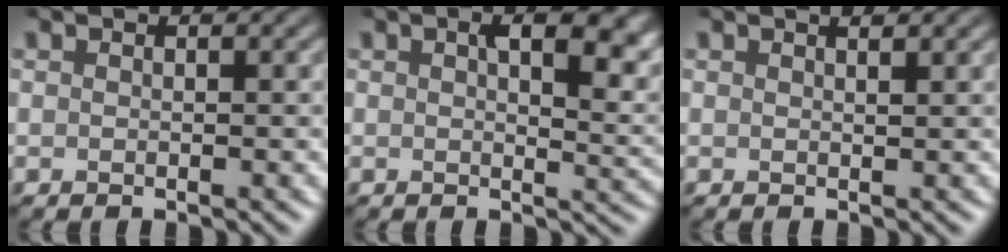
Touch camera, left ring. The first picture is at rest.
{"total": 7.5, "force": [2.8, 3.2, 6.1], "torque": [-0.065, 0.003, 0.040]}
{"total": 1.0, "force": [0.8, 0.2, 0.6], "torque": [-0.007, 0.001, 0.010]}